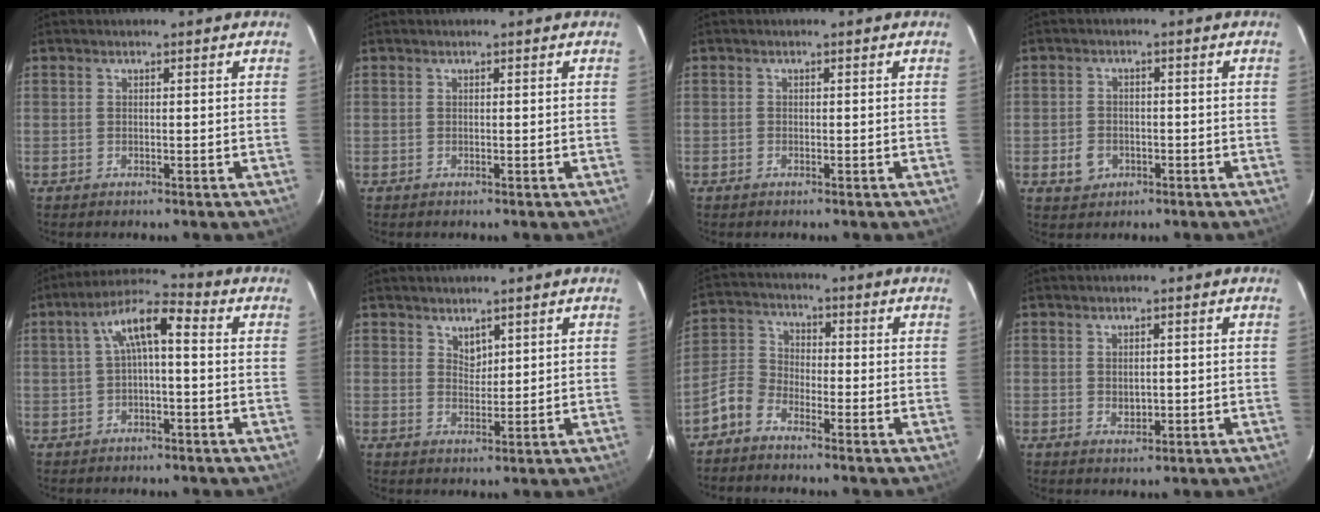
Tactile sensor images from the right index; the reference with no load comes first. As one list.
[{"total": 0.0}, {"total": 0.5, "force": [-0.4, 0.3, 0.1], "torque": [-0.001, 0.001, -0.007]}, {"total": 4.3, "force": [-1.6, 3.7, 1.7], "torque": [-0.043, 0.006, -0.018]}, {"total": 7.2, "force": [0.3, 2.2, 6.9], "torque": [-0.136, 0.026, 0.005]}, {"total": 2.5, "force": [2.0, 1.3, 0.8], "torque": [-0.009, 0.000, 0.037]}, {"total": 5.5, "force": [-4.0, 3.1, 2.1], "torque": [-0.053, 0.018, -0.093]}, {"total": 2.4, "force": [0.0, 1.8, 1.5], "torque": [-0.023, -0.002, 0.005]}]